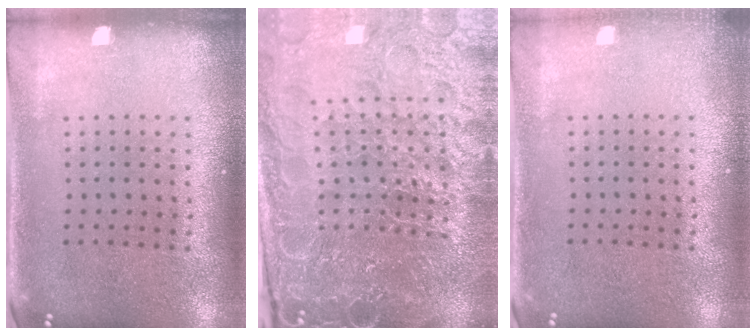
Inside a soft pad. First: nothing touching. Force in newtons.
{"total": 6.2, "press": 5.5, "slide": 2.8}
{"total": 0.9, "press": 0.8, "slide": 0.2}